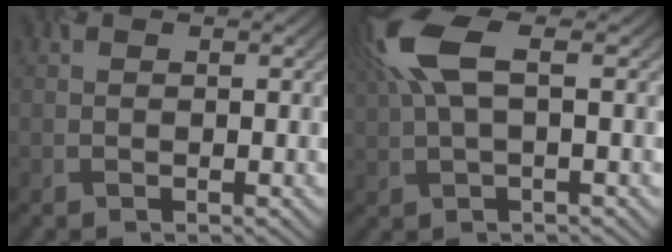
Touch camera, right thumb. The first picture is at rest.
{"total": 7.6, "force": [2.3, 2.6, 6.8], "torque": [-0.166, 0.015, 0.038]}